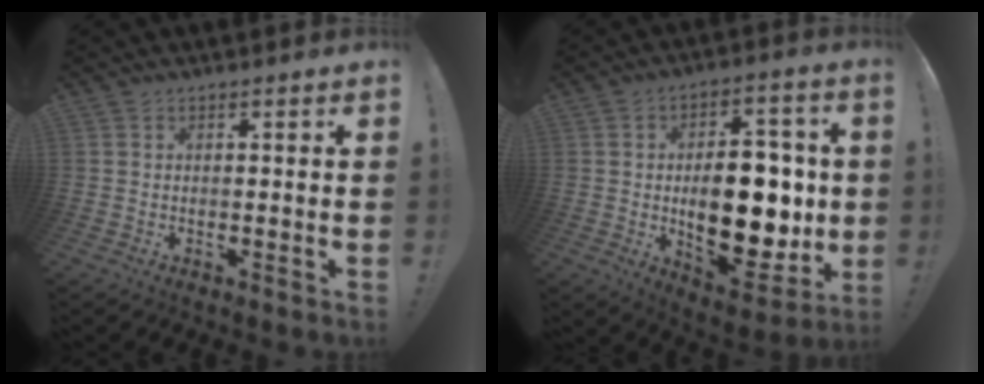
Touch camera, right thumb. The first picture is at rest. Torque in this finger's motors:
{"motor_torque": [1.92, 3.09, 1.36, -0.84, 0.08]}